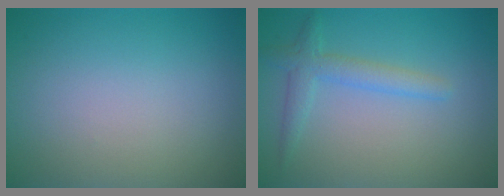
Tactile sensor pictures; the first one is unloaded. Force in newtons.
{"total": 2.4, "press": 2.4, "slide": 0.2}